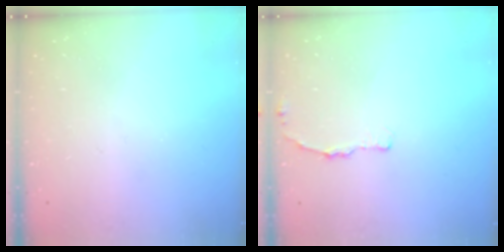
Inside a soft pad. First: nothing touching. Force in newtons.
{"total": 3.3, "press": 3.2, "slide": 0.5}